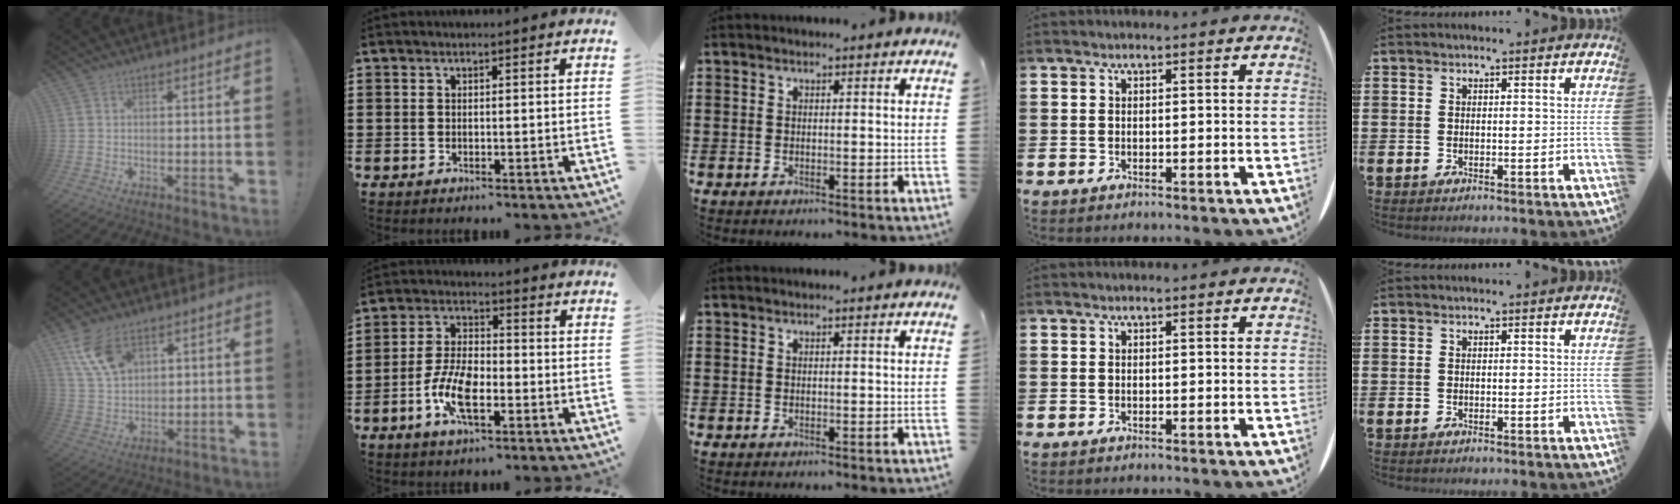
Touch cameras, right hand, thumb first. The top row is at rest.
{"thumb": {"total": 11.9, "force": [6.9, 6.9, 6.8], "torque": [-0.134, -0.025, 0.135]}, "index": {"total": 8.1, "force": [-3.0, 3.6, 6.6], "torque": [-0.151, -0.002, -0.060]}}